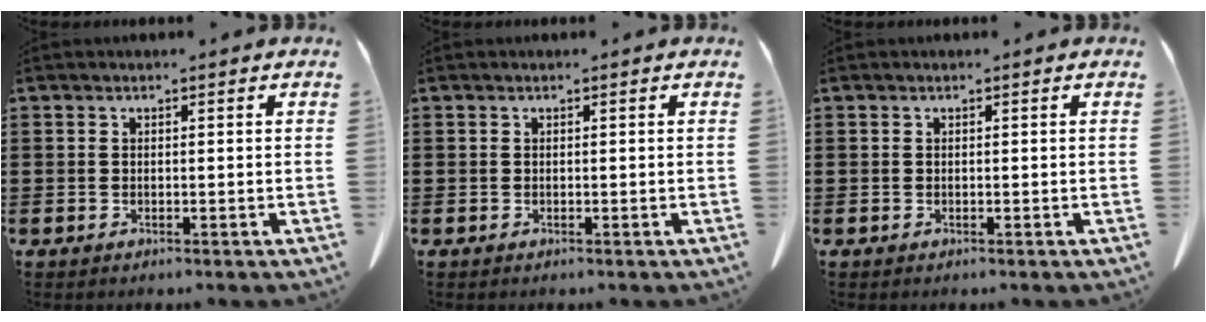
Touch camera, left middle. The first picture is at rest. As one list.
[{"total": 0.0}, {"total": 0.0}]